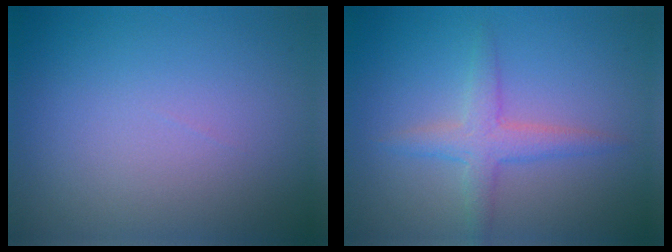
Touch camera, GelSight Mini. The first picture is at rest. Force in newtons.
{"total": 2.7, "press": 2.7, "slide": 0.1}